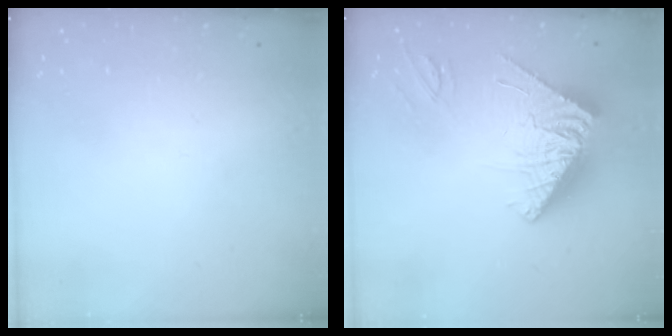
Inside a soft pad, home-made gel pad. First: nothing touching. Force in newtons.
{"total": 14.1, "press": 14.0, "slide": 1.4}